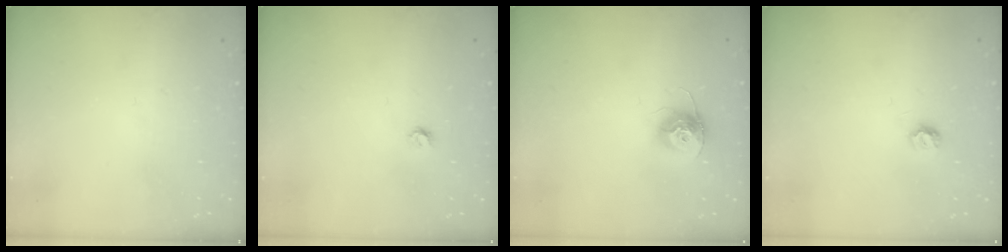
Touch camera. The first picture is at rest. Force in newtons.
{"total": 3.2, "press": 3.2, "slide": 0.3}
{"total": 11.2, "press": 11.2, "slide": 0.7}
{"total": 5.5, "press": 5.4, "slide": 0.6}